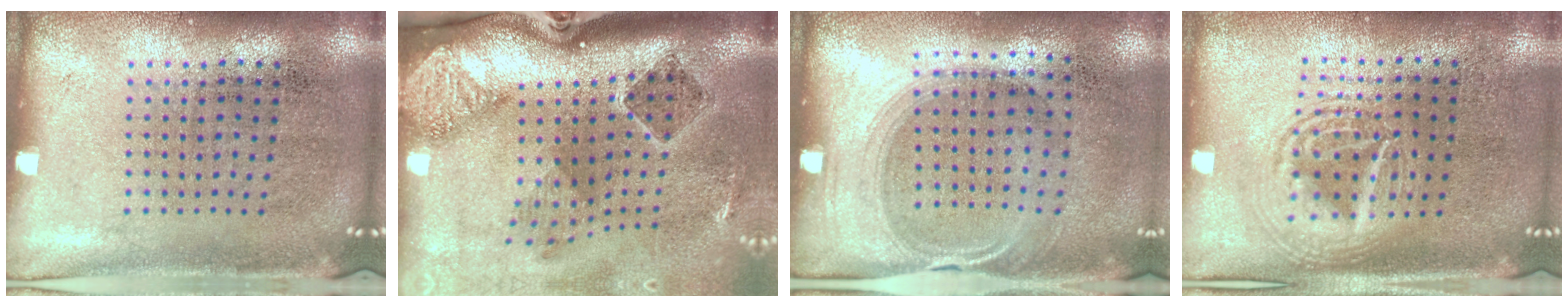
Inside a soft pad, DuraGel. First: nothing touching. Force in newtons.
{"total": 2.7, "press": 1.8, "slide": 2.1}
{"total": 1.5, "press": 1.3, "slide": 0.8}
{"total": 2.2, "press": 2.2, "slide": 0.2}